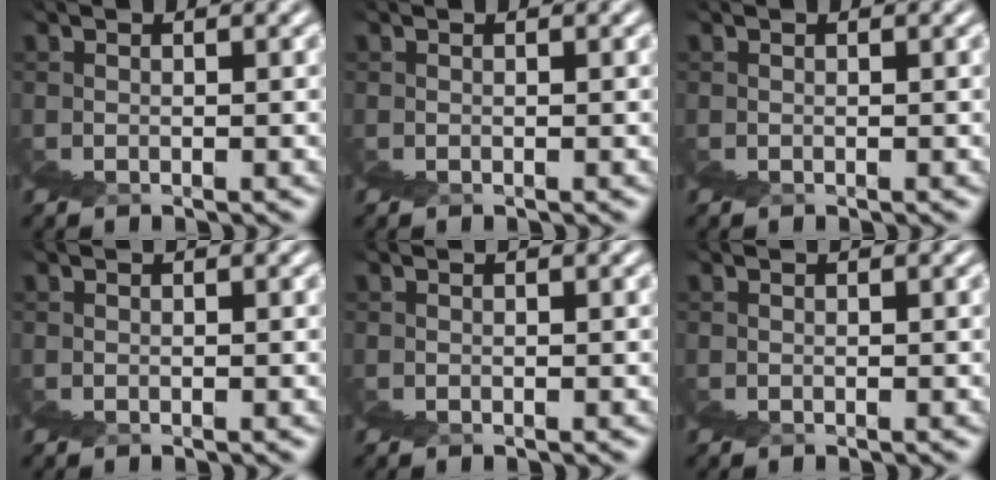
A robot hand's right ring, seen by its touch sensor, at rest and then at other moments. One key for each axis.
{"total": 0.0}
{"total": 0.0}
{"total": 0.0}
{"total": 0.0}
{"total": 0.0}